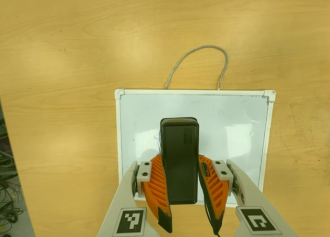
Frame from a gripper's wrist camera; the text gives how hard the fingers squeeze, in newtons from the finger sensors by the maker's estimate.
{"total": 8.0, "left": 6.4, "right": 9.6}